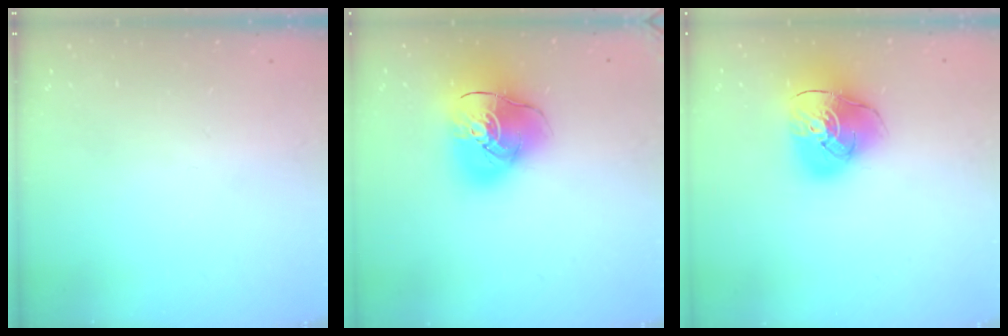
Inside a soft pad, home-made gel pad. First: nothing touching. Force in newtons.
{"total": 18.1, "press": 17.9, "slide": 2.7}
{"total": 13.9, "press": 13.8, "slide": 1.7}